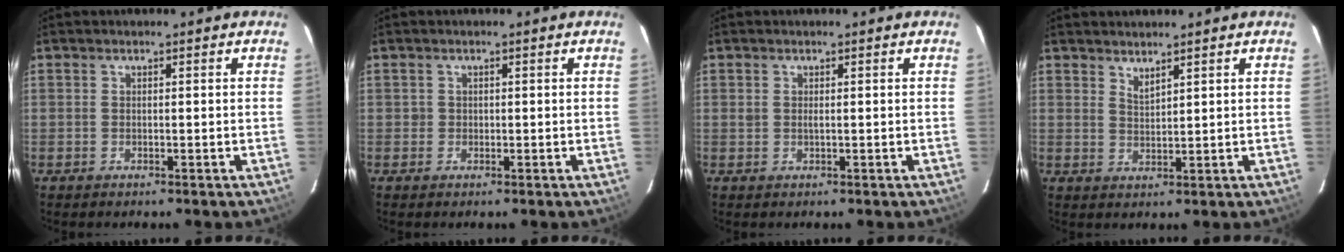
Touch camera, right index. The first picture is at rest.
{"total": 1.0, "force": [-0.1, 1.0, 0.0], "torque": [0.002, 0.001, -0.002]}
{"total": 0.7, "force": [0.2, 0.2, 0.6], "torque": [-0.013, 0.001, 0.003]}
{"total": 2.2, "force": [1.9, 0.2, 0.9], "torque": [-0.016, 0.000, 0.034]}